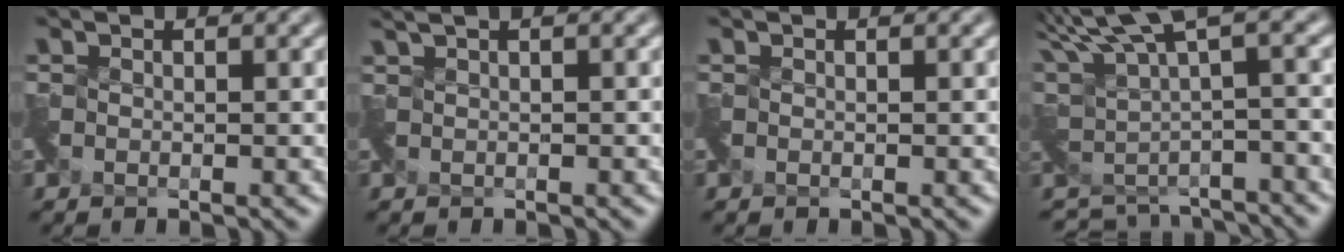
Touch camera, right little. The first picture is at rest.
{"total": 1.4, "force": [0.9, 0.5, 0.9], "torque": [-0.024, 0.000, 0.018]}
{"total": 0.0}
{"total": 6.1, "force": [2.7, 2.2, 4.9], "torque": [-0.094, -0.011, 0.076]}